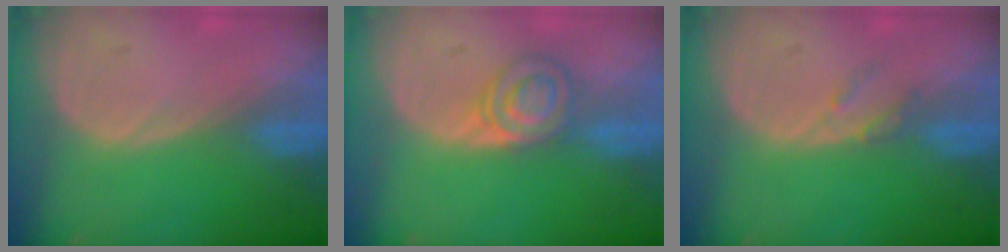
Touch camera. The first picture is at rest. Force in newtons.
{"total": 5.2, "press": 5.2, "slide": 0.4}
{"total": 1.9, "press": 1.9, "slide": 0.1}